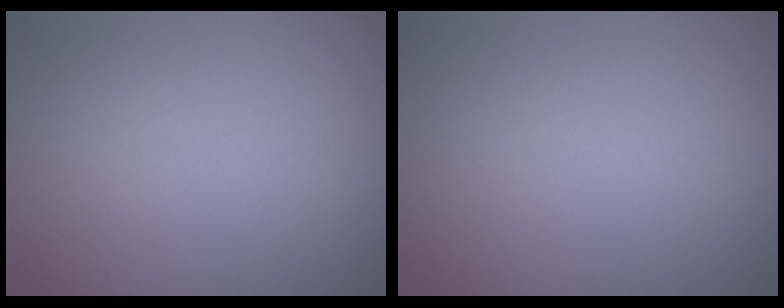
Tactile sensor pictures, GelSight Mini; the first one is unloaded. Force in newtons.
{"total": 0.0}